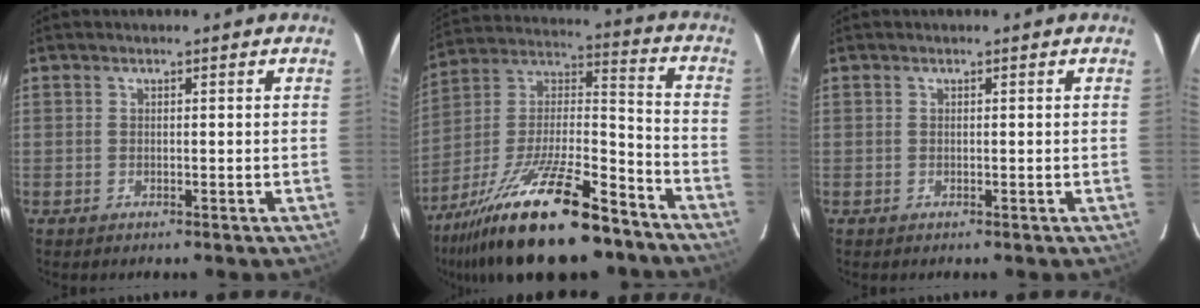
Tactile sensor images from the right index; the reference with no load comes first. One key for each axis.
{"total": 26.3, "fx": -18.5, "fy": 7.5, "fz": 17.1, "tx": -0.314, "ty": -0.018, "tz": -0.297}
{"total": 0.0}